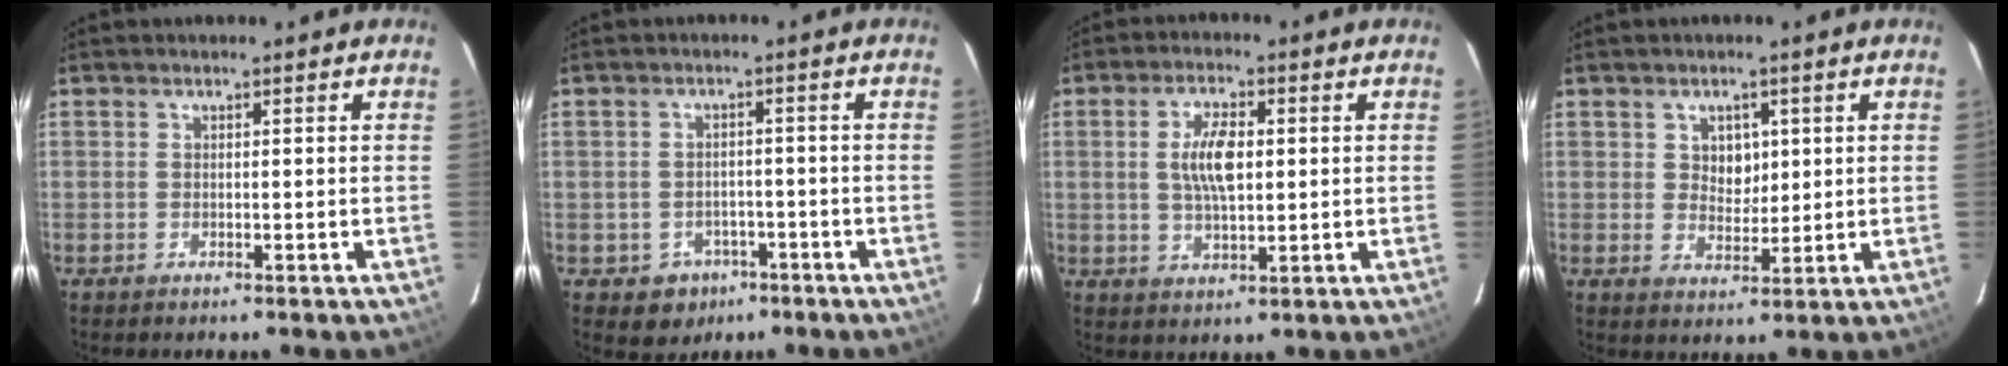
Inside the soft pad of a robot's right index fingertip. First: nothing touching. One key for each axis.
{"total": 5.4, "fx": -2.8, "fy": 4.5, "fz": 1.0, "tx": -0.033, "ty": 0.011, "tz": -0.024}
{"total": 7.2, "fx": 1.0, "fy": 2.9, "fz": 6.5, "tx": -0.124, "ty": 0.005, "tz": 0.020}
{"total": 4.2, "fx": 1.3, "fy": 3.5, "fz": 2.0, "tx": -0.027, "ty": 0.004, "tz": 0.025}